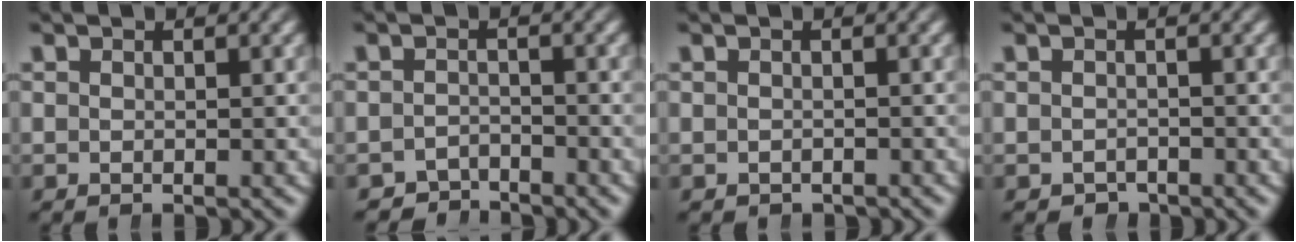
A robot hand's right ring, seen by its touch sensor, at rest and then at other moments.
{"total": 3.1, "force": [-3.0, 0.8, -0.2], "torque": [0.006, -0.015, -0.051]}
{"total": 1.0, "force": [-0.9, 0.4, -0.1], "torque": [-0.006, -0.011, -0.008]}
{"total": 1.5, "force": [-1.3, 0.7, -0.1], "torque": [-0.001, -0.014, -0.015]}